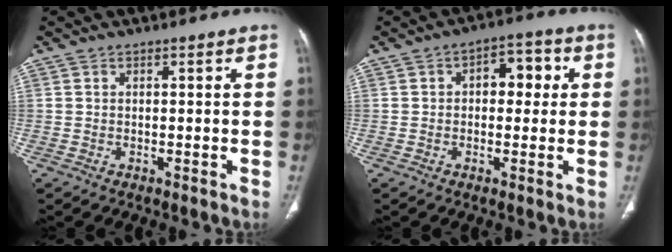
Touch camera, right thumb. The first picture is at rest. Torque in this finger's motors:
{"motor_torque": [-0.56, 0.23, -0.19, -0.22, 0.16]}